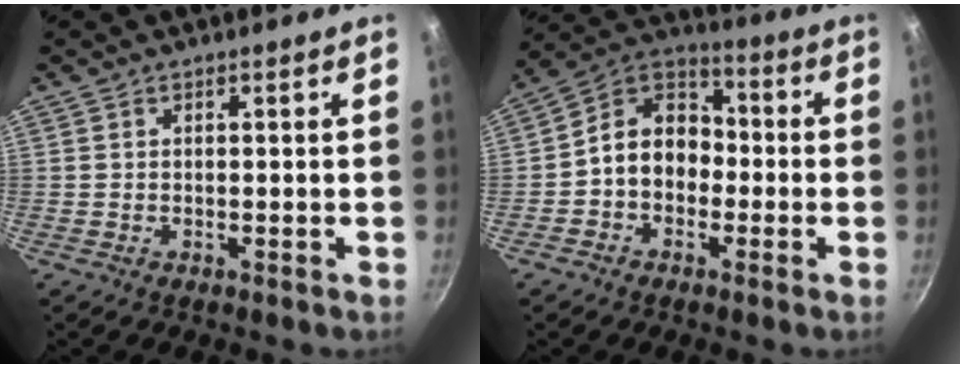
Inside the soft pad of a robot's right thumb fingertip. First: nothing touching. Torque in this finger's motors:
{"motor_torque": [-0.27, 0.36, 0.36, 0.30, 0.11]}